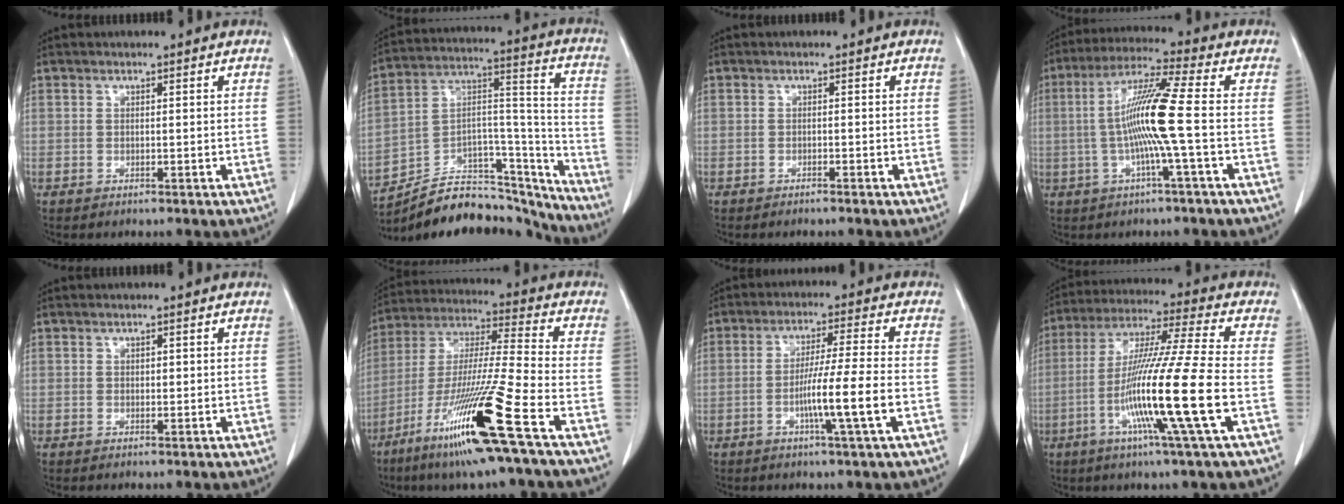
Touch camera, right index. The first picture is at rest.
{"total": 22.0, "force": [-20.2, 6.3, 5.9], "torque": [-0.100, 0.053, -0.317]}
{"total": 0.9, "force": [-0.8, -0.1, 0.4], "torque": [-0.009, 0.000, -0.012]}
{"total": 10.6, "force": [-1.0, -1.3, 10.5], "torque": [-0.206, 0.008, -0.023]}
{"total": 0.6, "force": [0.2, 0.4, 0.5], "torque": [-0.003, 0.000, 0.002]}
{"total": 18.9, "force": [-10.1, -1.3, 15.9], "torque": [-0.337, -0.049, -0.192]}
{"total": 9.0, "force": [-2.7, -1.3, 8.5], "torque": [-0.151, -0.008, -0.051]}
{"total": 16.8, "force": [-4.8, -2.0, 16.0], "torque": [-0.308, -0.020, -0.100]}